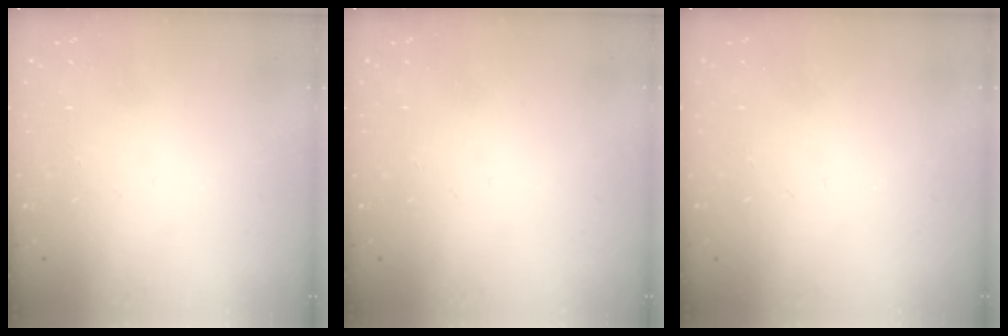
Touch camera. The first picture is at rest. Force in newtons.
{"total": 0.0}
{"total": 0.0}